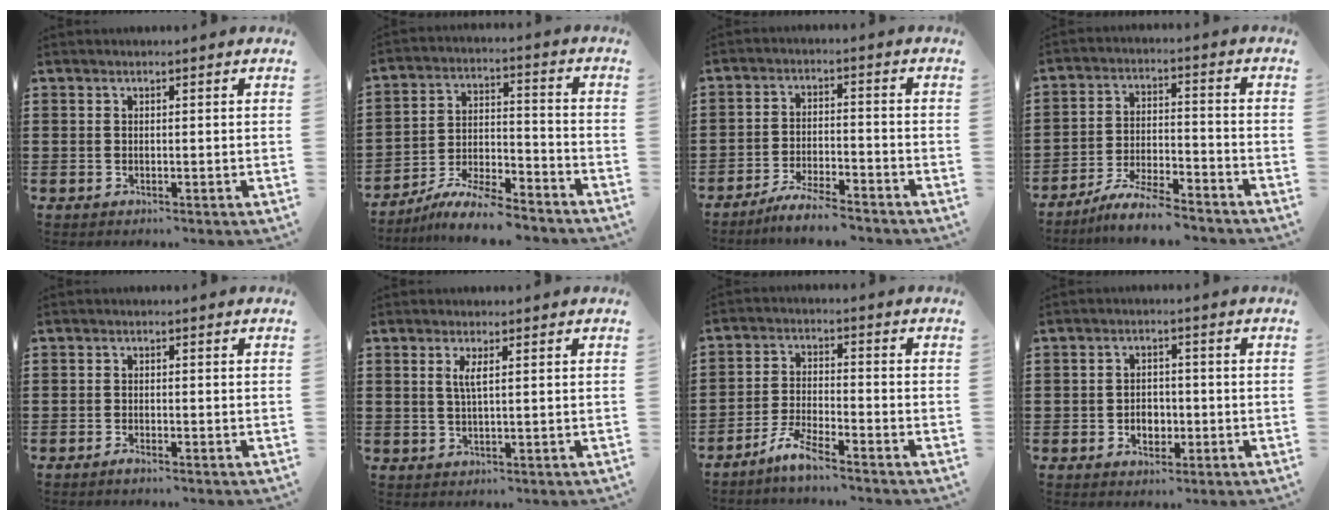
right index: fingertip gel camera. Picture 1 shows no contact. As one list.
[{"total": 9.8, "force": [-8.9, 1.5, 3.8], "torque": [-0.071, 0.023, -0.173]}, {"total": 5.1, "force": [-4.8, 0.1, 1.5], "torque": [-0.034, 0.001, -0.096]}, {"total": 6.6, "force": [-6.1, 0.3, 2.5], "torque": [-0.060, -0.002, -0.119]}, {"total": 1.0, "force": [-0.9, -0.1, 0.5], "torque": [-0.011, -0.007, -0.015]}, {"total": 2.2, "force": [0.6, 0.2, 2.1], "torque": [-0.044, 0.000, 0.009]}, {"total": 4.8, "force": [-4.2, 0.1, 2.3], "torque": [-0.061, -0.007, -0.084]}, {"total": 3.0, "force": [-1.0, 2.4, 1.7], "torque": [-0.029, 0.001, -0.022]}]